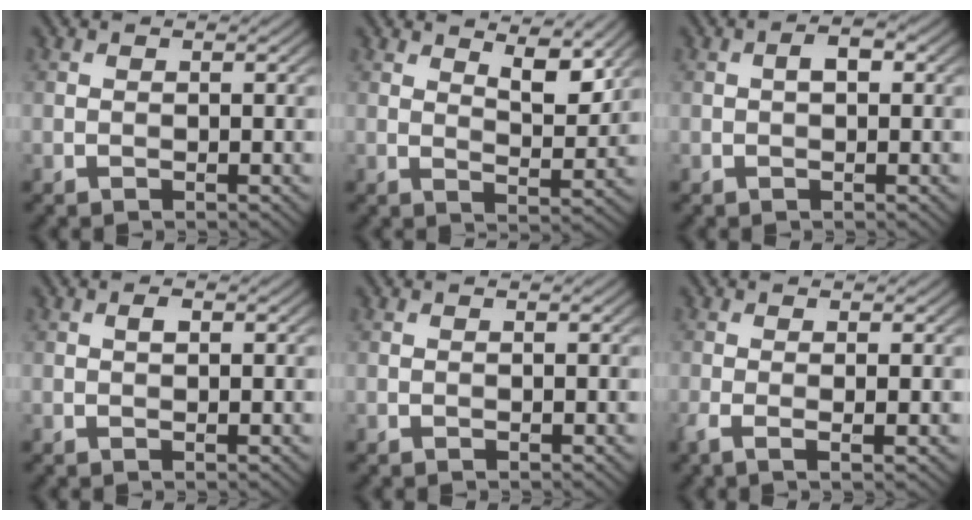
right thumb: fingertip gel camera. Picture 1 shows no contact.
{"total": 5.7, "force": [3.9, 1.8, 3.7], "torque": [-0.062, -0.013, 0.068]}
{"total": 1.9, "force": [0.2, 0.9, 1.6], "torque": [-0.025, 0.006, 0.001]}
{"total": 1.0, "force": [0.2, 0.4, 0.8], "torque": [-0.016, 0.000, 0.003]}
{"total": 0.0}
{"total": 2.5, "force": [-0.6, 0.3, 2.4], "torque": [-0.051, -0.001, -0.018]}